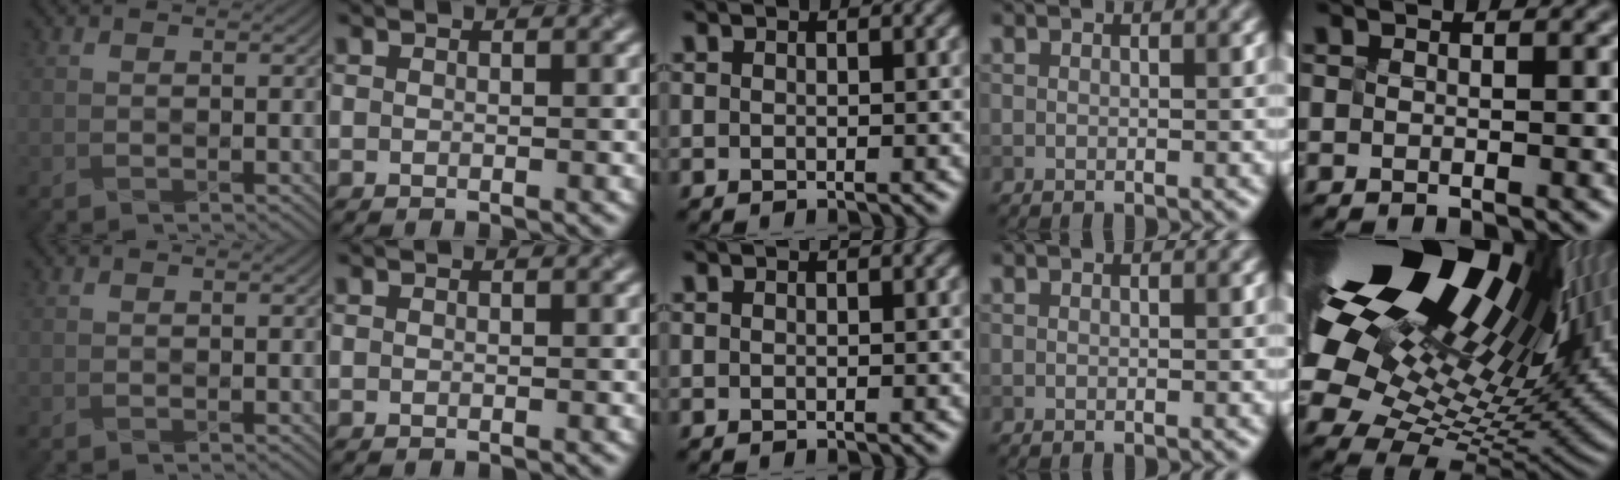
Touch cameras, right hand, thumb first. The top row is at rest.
{"little": {"total": 18.1, "force": [8.1, 8.9, 13.6], "torque": [-0.261, 0.007, 0.174]}}